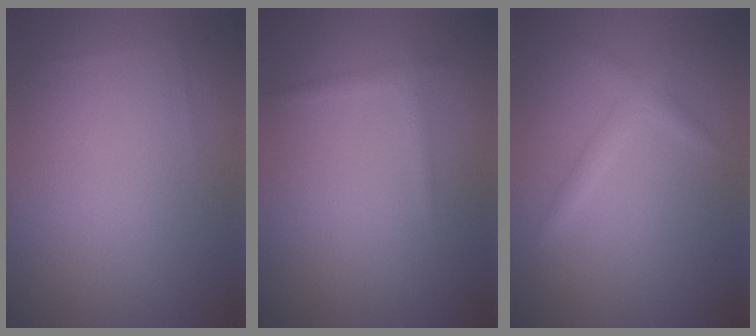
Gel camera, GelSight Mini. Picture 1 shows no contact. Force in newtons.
{"total": 0.9, "press": 0.9, "slide": 0.1}
{"total": 1.5, "press": 1.5, "slide": 0.1}